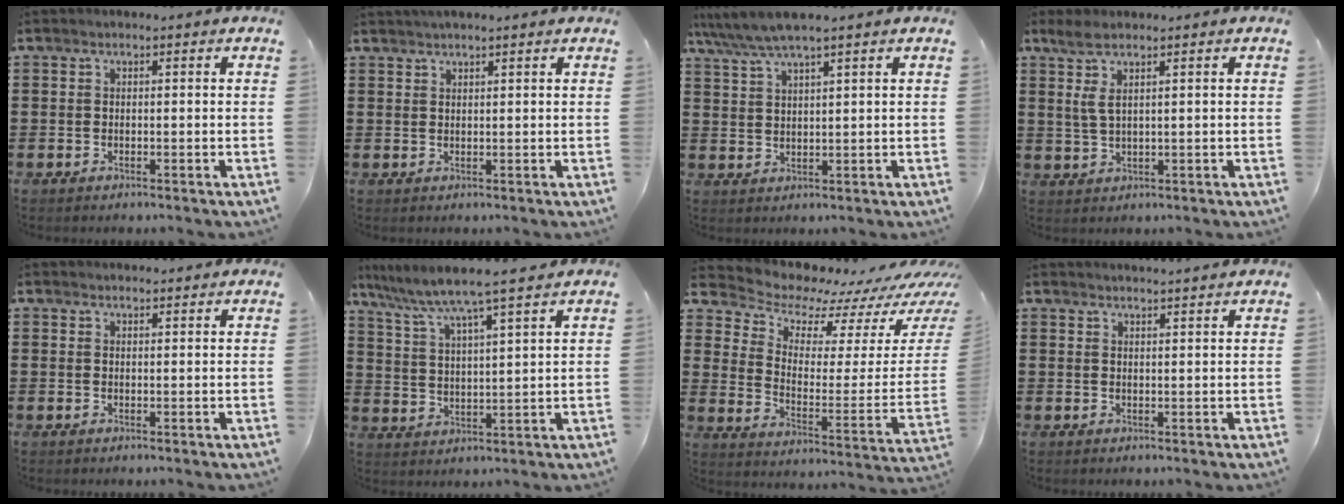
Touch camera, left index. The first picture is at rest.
{"total": 1.4, "force": [1.3, -0.1, 0.4], "torque": [-0.010, 0.001, 0.026]}
{"total": 4.7, "force": [3.8, 0.2, 2.8], "torque": [-0.064, -0.008, 0.069]}
{"total": 3.3, "force": [1.6, 0.6, 2.8], "torque": [-0.069, -0.002, 0.025]}
{"total": 1.4, "force": [1.4, 0.1, 0.1], "torque": [-0.005, 0.000, 0.027]}
{"total": 6.2, "force": [5.4, -0.7, 2.9], "torque": [-0.081, -0.040, 0.085]}
{"total": 7.0, "force": [6.5, 2.5, 0.8], "torque": [-0.037, -0.077, 0.109]}
{"total": 2.0, "force": [1.9, -0.4, 0.1], "torque": [-0.004, -0.004, 0.038]}